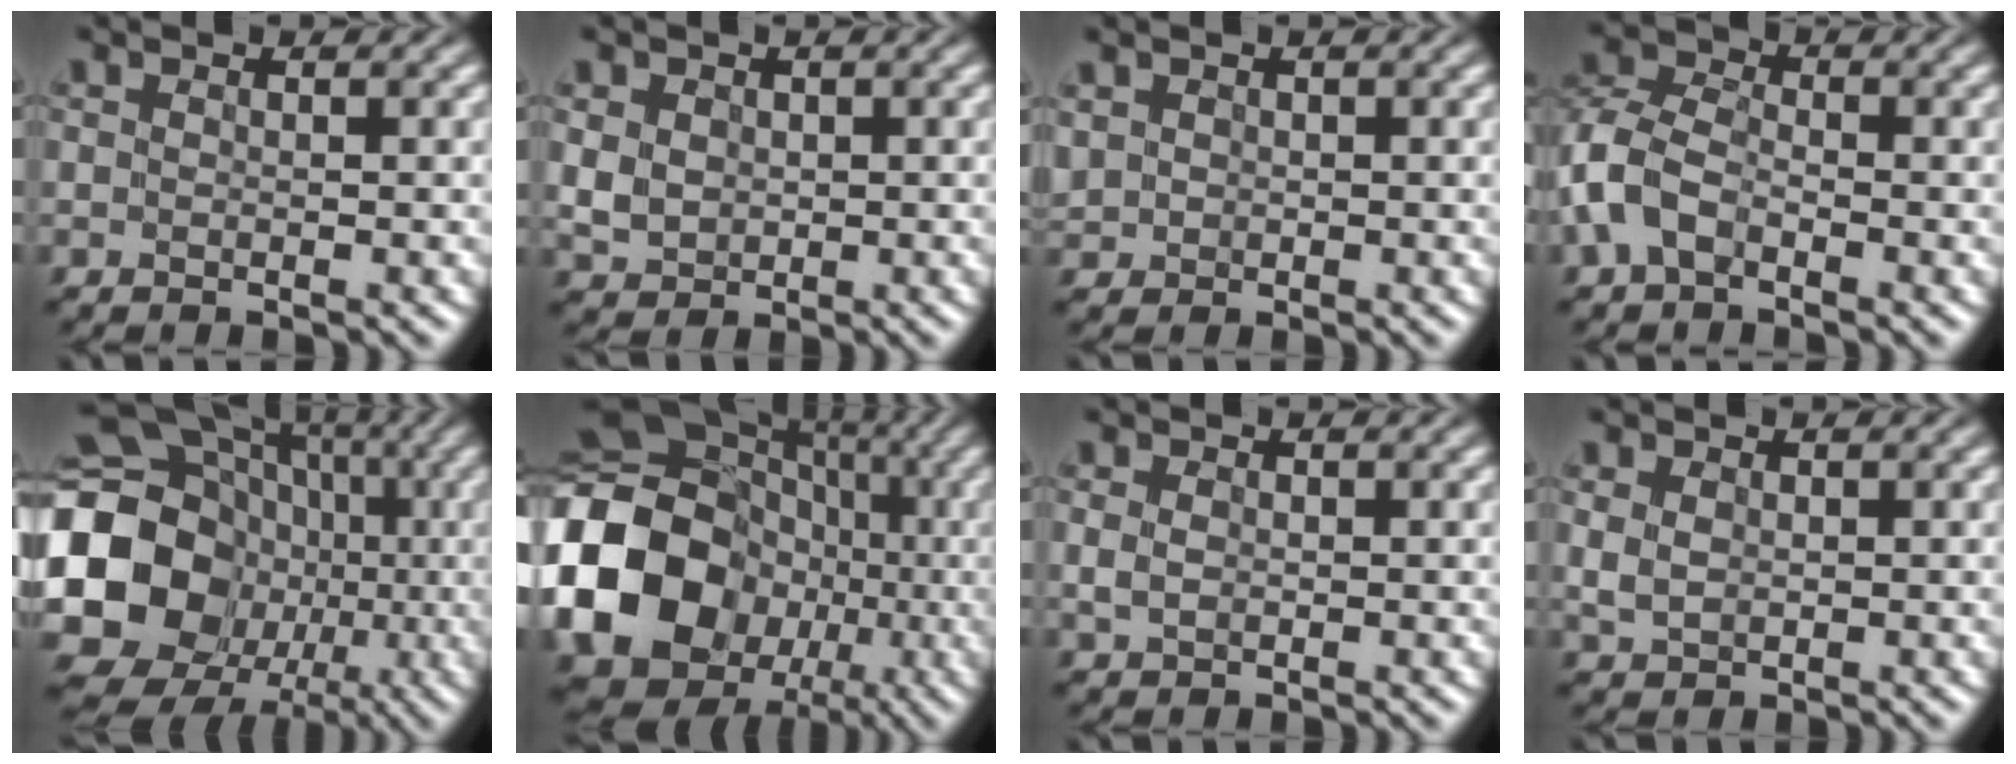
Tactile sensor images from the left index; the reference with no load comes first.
{"total": 2.6, "force": [0.6, 2.3, 1.2], "torque": [-0.037, 0.000, 0.019]}
{"total": 1.4, "force": [0.5, 1.3, 0.3], "torque": [-0.008, -0.001, 0.012]}
{"total": 4.6, "force": [-1.9, 2.9, 3.1], "torque": [-0.075, 0.009, -0.052]}
{"total": 21.7, "force": [-1.9, 19.6, 9.2], "torque": [-0.178, -0.014, -0.073]}
{"total": 21.0, "force": [-3.9, 18.4, 9.3], "torque": [-0.195, -0.020, -0.102]}
{"total": 1.2, "force": [0.1, 0.9, 0.8], "torque": [-0.020, 0.000, 0.002]}
{"total": 1.5, "force": [0.4, 1.2, 0.9], "torque": [-0.024, -0.002, 0.011]}